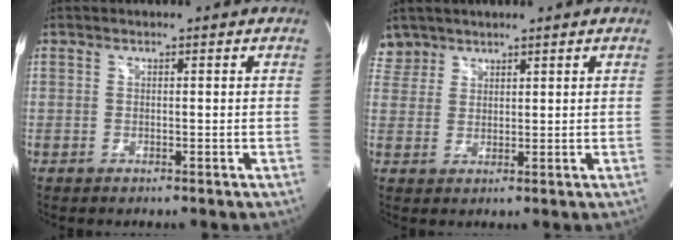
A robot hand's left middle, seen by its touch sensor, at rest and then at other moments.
{"total": 3.5, "force": [2.9, 1.9, -0.5], "torque": [0.016, 0.008, 0.059]}